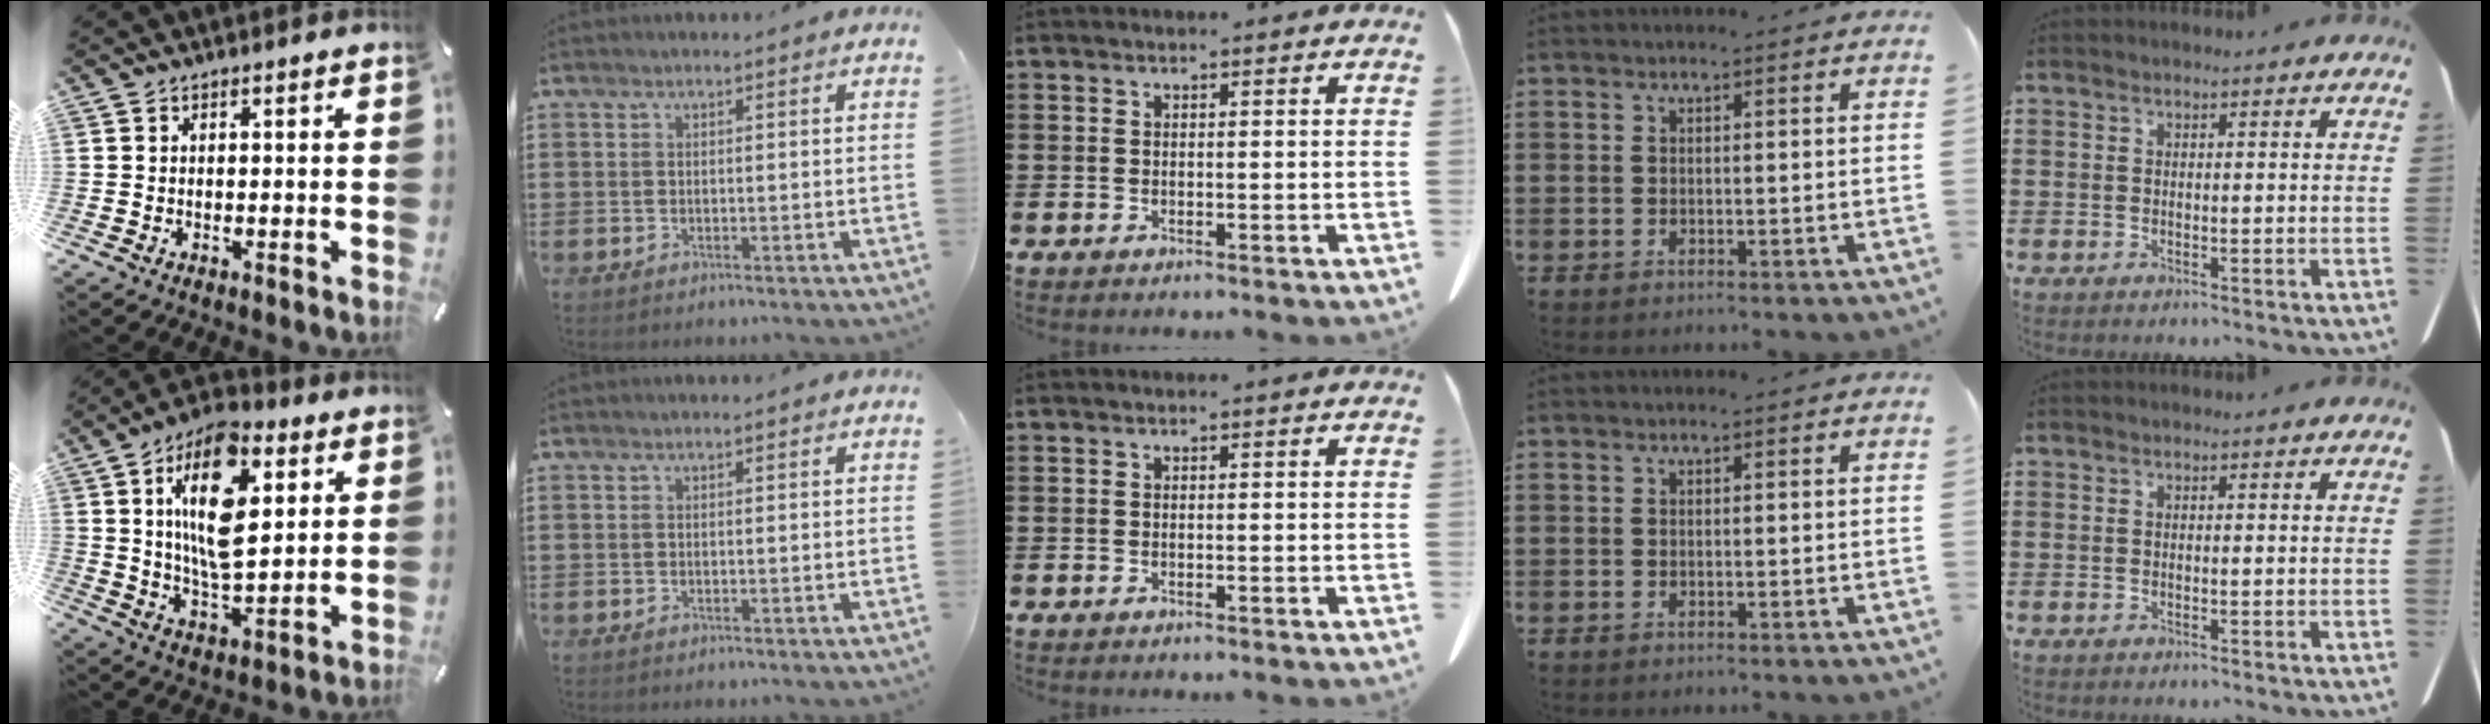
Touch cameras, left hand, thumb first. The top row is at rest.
{"thumb": {"total": 18.6, "force": [6.6, 9.4, 14.6], "torque": [-0.270, -0.011, 0.107]}}